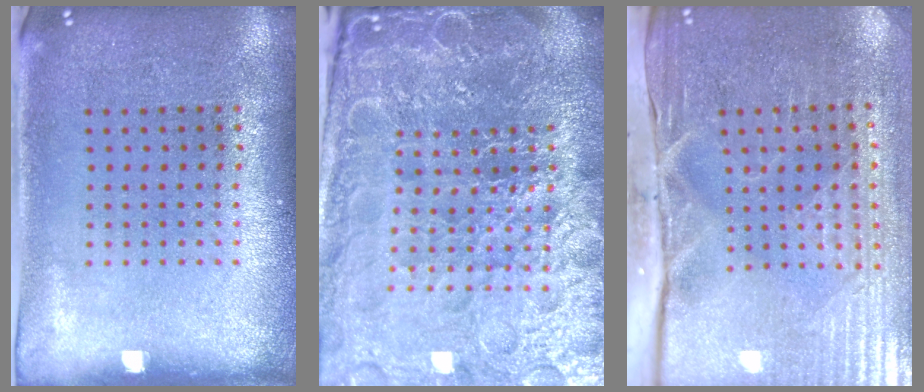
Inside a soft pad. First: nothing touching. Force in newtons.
{"total": 6.9, "press": 6.0, "slide": 3.3}
{"total": 4.8, "press": 4.3, "slide": 2.2}